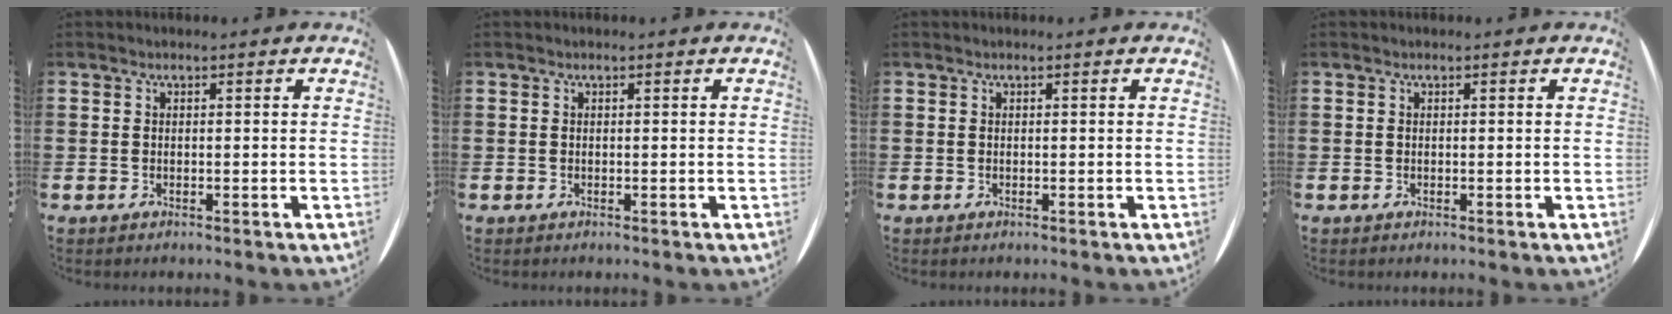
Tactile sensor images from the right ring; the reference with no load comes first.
{"total": 0.0}
{"total": 0.0}
{"total": 0.0}